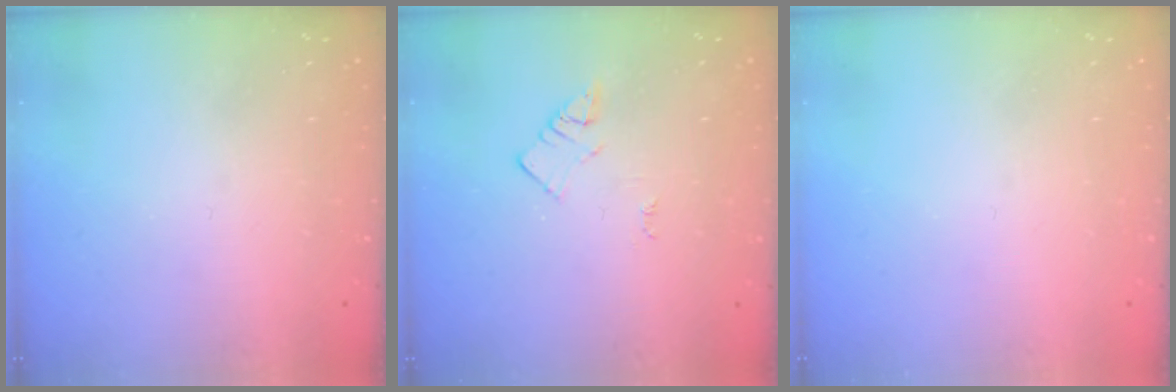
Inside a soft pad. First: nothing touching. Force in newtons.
{"total": 2.1, "press": 2.1, "slide": 0.3}
{"total": 0.0}